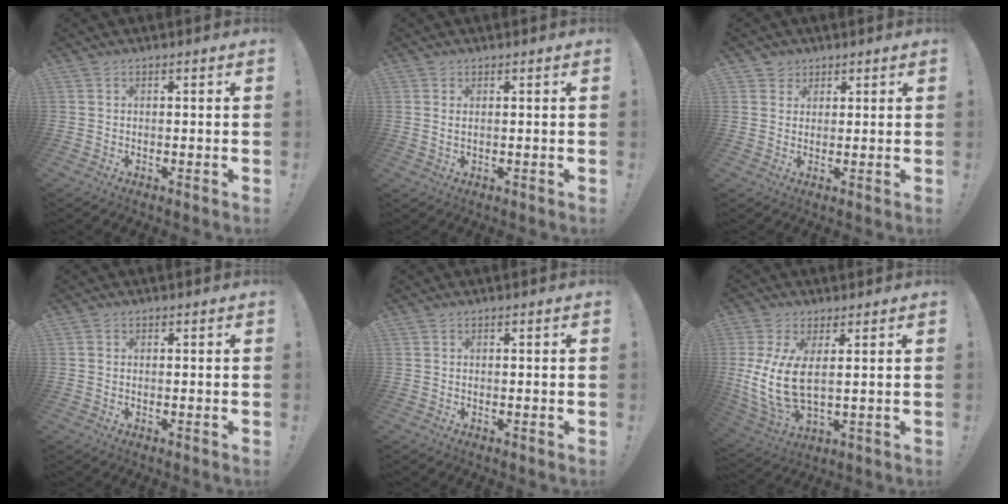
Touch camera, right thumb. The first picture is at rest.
{"total": 1.4, "force": [0.8, 0.3, 1.0], "torque": [-0.021, 0.000, 0.014]}
{"total": 3.3, "force": [1.8, 2.7, 0.3], "torque": [-0.002, -0.008, 0.033]}
{"total": 0.5, "force": [-0.2, 0.3, -0.4], "torque": [0.001, 0.003, -0.002]}
{"total": 0.0}
{"total": 12.2, "force": [2.3, 6.0, 10.4], "torque": [-0.208, -0.020, 0.046]}